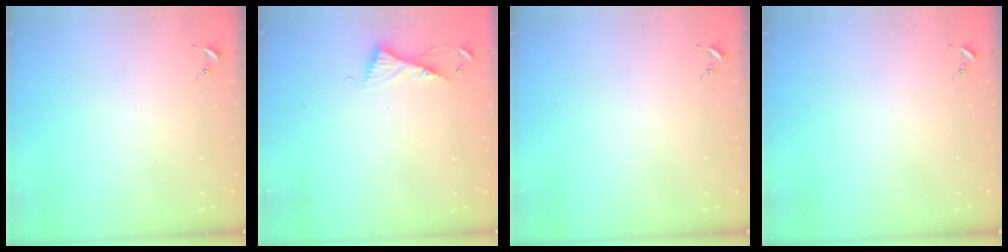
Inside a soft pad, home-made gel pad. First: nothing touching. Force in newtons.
{"total": 6.2, "press": 6.2, "slide": 0.6}
{"total": 0.0}
{"total": 0.0}